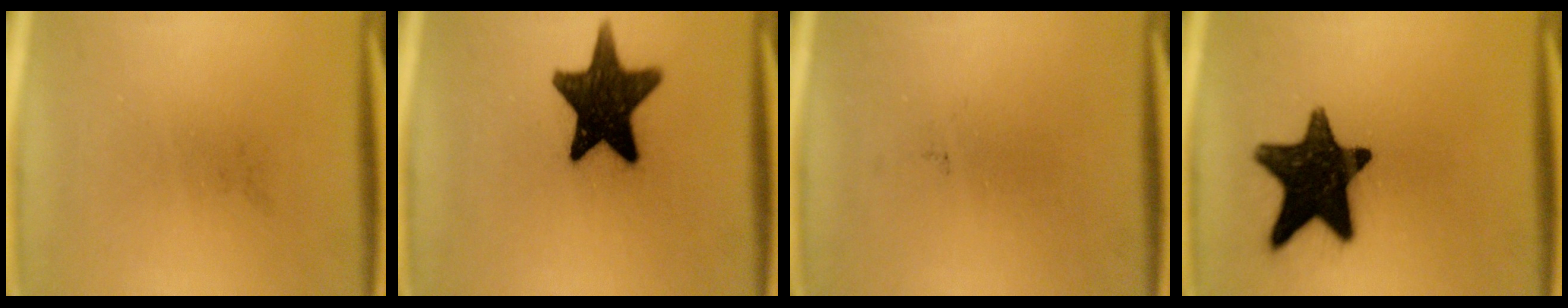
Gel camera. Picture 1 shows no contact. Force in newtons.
{"total": 15.5}
{"total": 0.0}
{"total": 16.6}